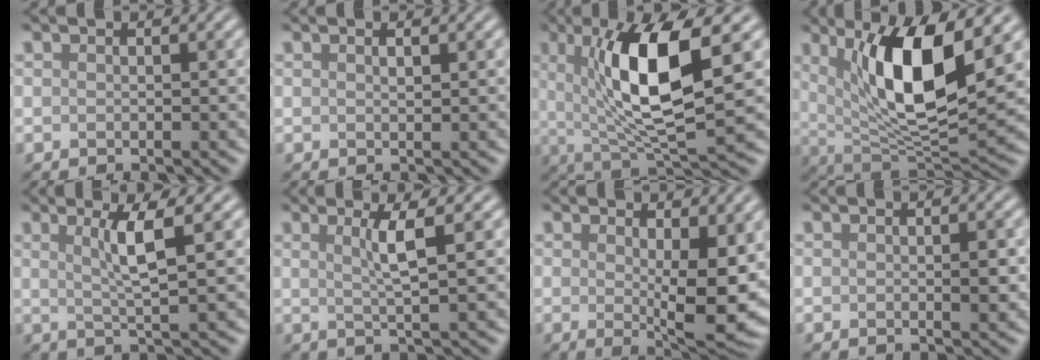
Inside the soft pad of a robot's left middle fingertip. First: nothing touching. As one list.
[{"total": 0.7, "force": [0.4, 0.1, 0.5], "torque": [-0.008, 0.001, 0.008]}, {"total": 9.8, "force": [2.0, 2.6, 9.2], "torque": [-0.149, -0.008, 0.040]}, {"total": 9.8, "force": [3.0, 3.0, 8.8], "torque": [-0.143, -0.017, 0.058]}, {"total": 3.6, "force": [1.2, 0.4, 3.4], "torque": [-0.059, 0.001, 0.024]}, {"total": 3.0, "force": [1.0, 0.5, 2.9], "torque": [-0.047, 0.002, 0.017]}, {"total": 7.0, "force": [0.5, 2.0, 6.7], "torque": [-0.105, -0.020, 0.018]}, {"total": 1.1, "force": [0.0, 0.2, 1.1], "torque": [-0.016, -0.002, 0.001]}]